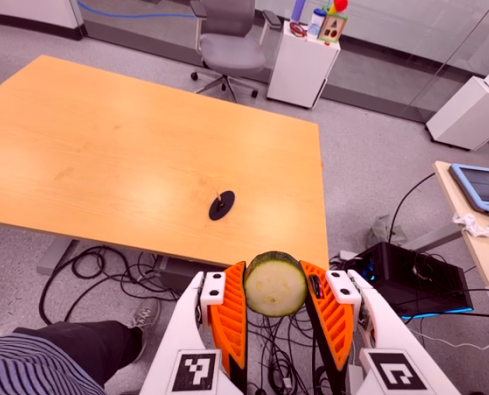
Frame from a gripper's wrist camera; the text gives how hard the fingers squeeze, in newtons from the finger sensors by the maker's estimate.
{"total": 11.4, "left": 10.8, "right": 12.1}